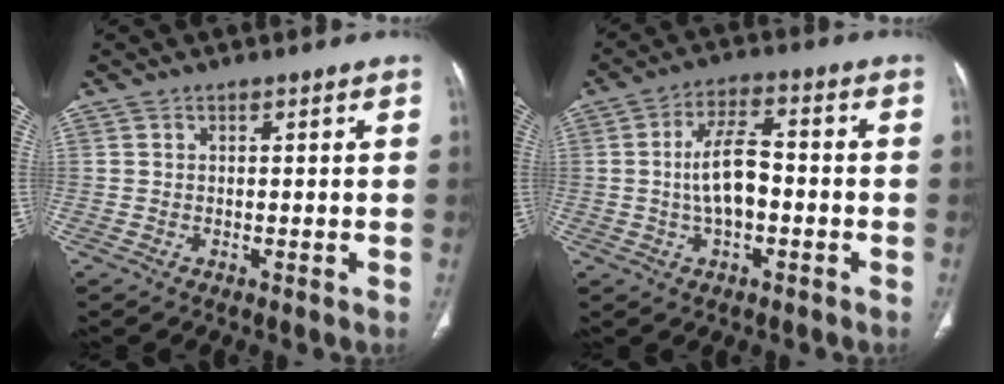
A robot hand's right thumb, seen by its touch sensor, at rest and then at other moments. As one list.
[{"total": 8.7, "force": [-0.9, 4.2, 7.5], "torque": [-0.137, 0.023, -0.020]}]